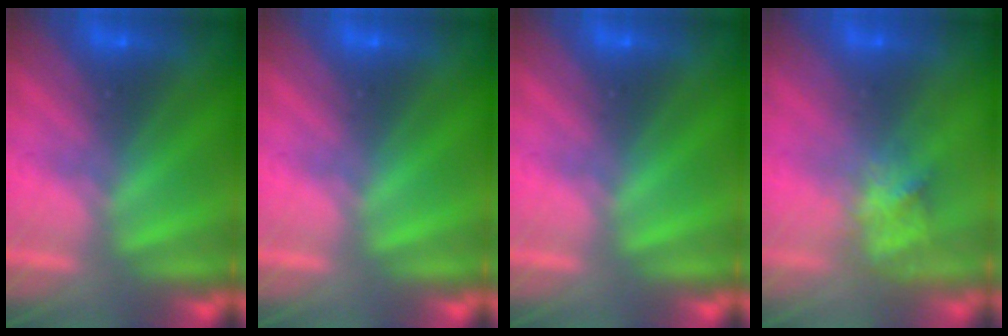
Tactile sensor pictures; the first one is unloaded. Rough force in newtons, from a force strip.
{"total": 0.0}
{"total": 0.0}
{"total": 2.8}